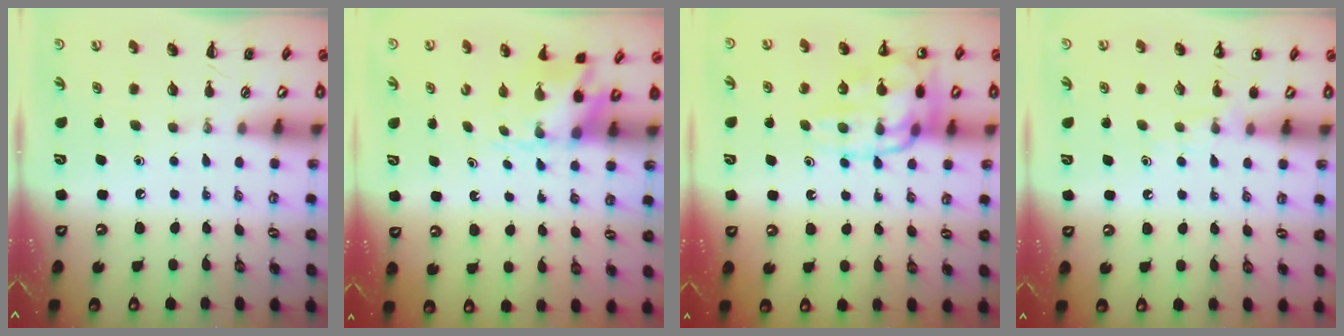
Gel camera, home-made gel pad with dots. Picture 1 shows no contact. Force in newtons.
{"total": 2.9, "press": 2.8, "slide": 0.7}
{"total": 15.5, "press": 15.3, "slide": 1.9}
{"total": 5.8, "press": 5.3, "slide": 2.2}